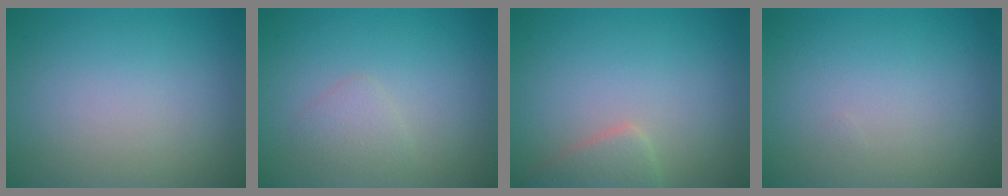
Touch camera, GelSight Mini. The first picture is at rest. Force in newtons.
{"total": 1.4, "press": 1.4, "slide": 0.1}
{"total": 2.2, "press": 2.2, "slide": 0.2}
{"total": 0.0}